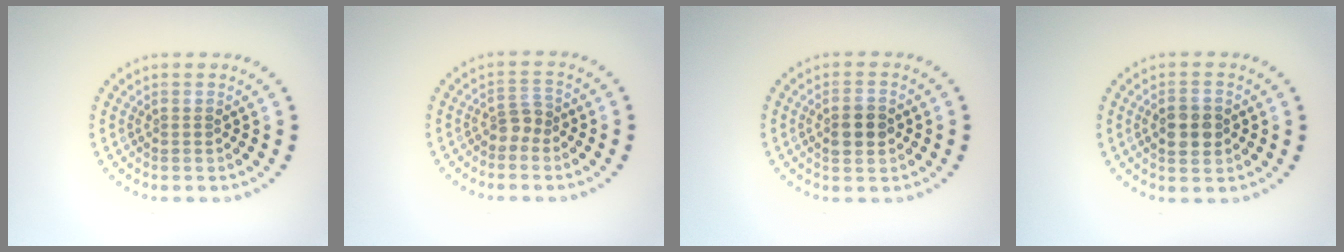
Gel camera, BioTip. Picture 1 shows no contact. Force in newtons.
{"total": 1.7, "press": 1.3, "slide": 1.1}
{"total": 2.7, "press": 2.7, "slide": 0.2}
{"total": 3.4, "press": 3.3, "slide": 0.3}